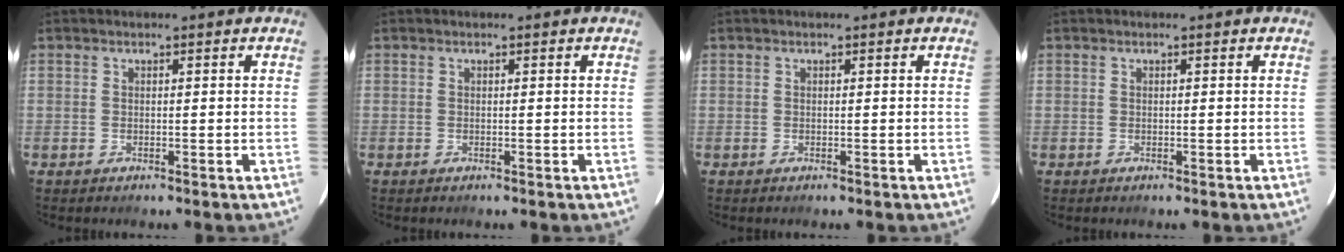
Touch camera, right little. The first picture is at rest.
{"total": 0.0}
{"total": 0.0}
{"total": 0.0}